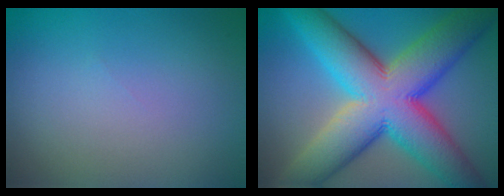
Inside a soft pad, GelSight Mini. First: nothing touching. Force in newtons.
{"total": 14.6, "press": 14.6, "slide": 0.3}